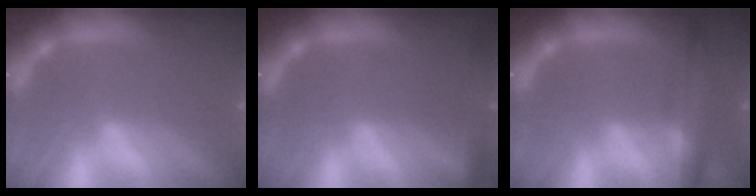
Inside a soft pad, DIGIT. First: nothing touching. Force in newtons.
{"total": 2.9}
{"total": 5.0}